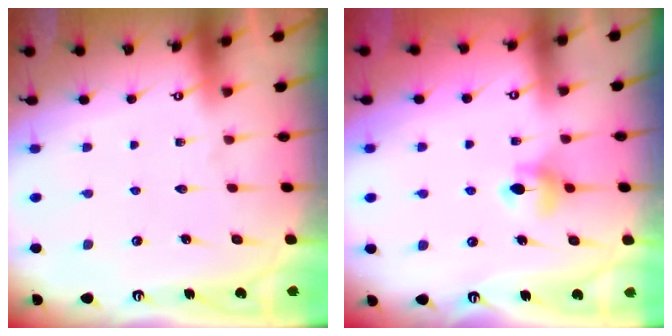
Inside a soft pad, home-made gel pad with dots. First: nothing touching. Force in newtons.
{"total": 6.2, "press": 6.1, "slide": 0.8}